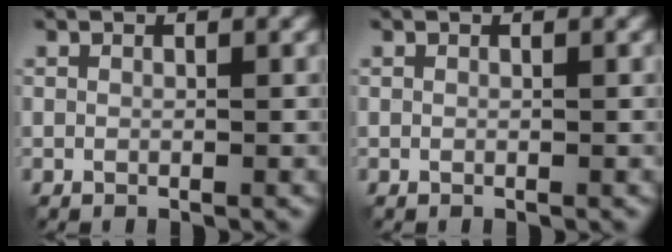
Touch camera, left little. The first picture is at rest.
{"total": 0.0}